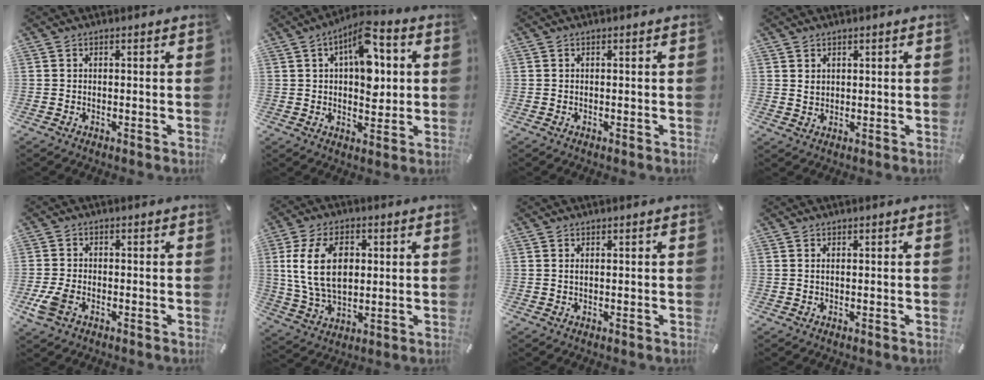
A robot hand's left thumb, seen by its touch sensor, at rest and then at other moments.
{"total": 11.9, "force": [3.6, 6.7, 9.1], "torque": [-0.127, -0.011, 0.063]}
{"total": 0.0}
{"total": 2.2, "force": [1.2, 1.7, 0.5], "torque": [-0.002, -0.001, 0.022]}
{"total": 4.8, "force": [-2.0, 3.1, 3.2], "torque": [-0.084, -0.001, -0.041]}
{"total": 13.5, "force": [2.5, 8.9, 9.9], "torque": [-0.218, 0.004, 0.040]}
{"total": 0.7, "force": [0.3, 0.2, 0.6], "torque": [-0.013, 0.000, 0.005]}
{"total": 0.6, "force": [0.2, 0.2, 0.5], "torque": [-0.010, 0.000, 0.003]}